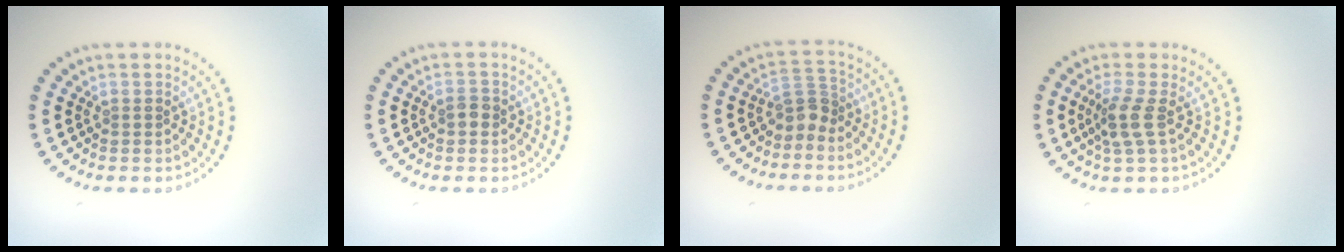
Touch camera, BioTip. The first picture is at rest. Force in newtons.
{"total": 1.3, "press": 1.3, "slide": 0.2}
{"total": 2.4, "press": 1.7, "slide": 1.6}
{"total": 2.6, "press": 2.0, "slide": 1.6}